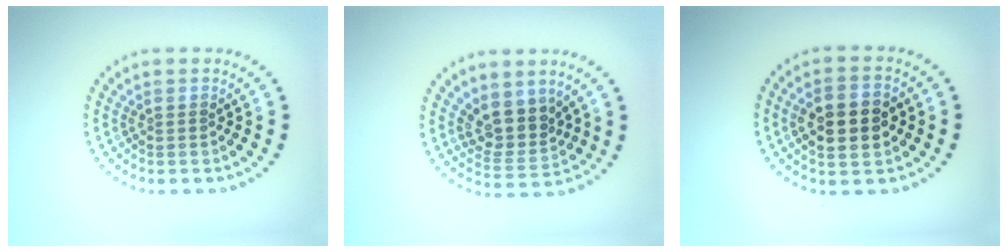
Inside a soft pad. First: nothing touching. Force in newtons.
{"total": 3.6, "press": 3.0, "slide": 2.0}
{"total": 5.0, "press": 5.0, "slide": 0.3}